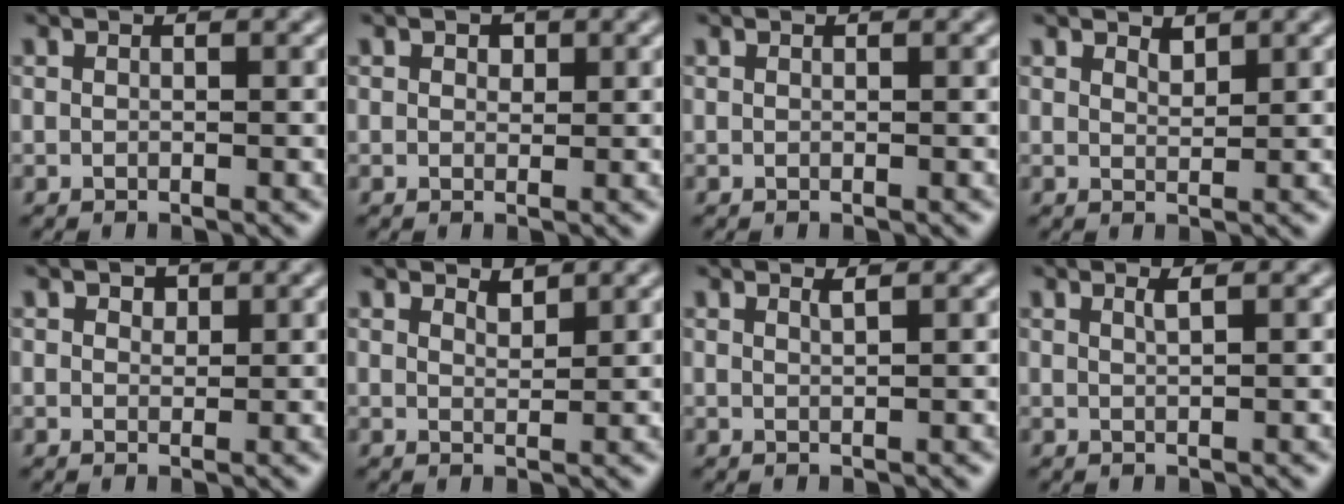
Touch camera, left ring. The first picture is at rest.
{"total": 1.0, "force": [0.5, 0.7, 0.4], "torque": [-0.006, -0.001, 0.006]}
{"total": 0.0}
{"total": 1.1, "force": [1.0, 0.3, 0.4], "torque": [-0.010, 0.000, 0.019]}
{"total": 1.1, "force": [0.7, 0.7, 0.4], "torque": [-0.005, -0.001, 0.008]}
{"total": 1.2, "force": [1.2, 0.2, 0.3], "torque": [-0.010, -0.001, 0.020]}
{"total": 0.8, "force": [0.6, 0.2, 0.5], "torque": [-0.002, 0.001, 0.010]}
{"total": 1.0, "force": [0.6, 0.2, 0.8], "torque": [-0.009, 0.001, 0.008]}